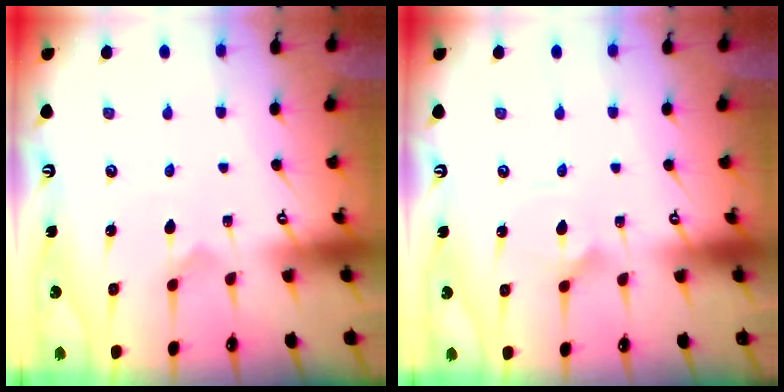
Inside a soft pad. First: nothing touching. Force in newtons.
{"total": 2.4, "press": 2.4, "slide": 0.0}